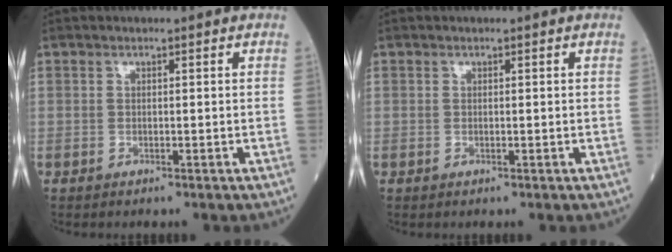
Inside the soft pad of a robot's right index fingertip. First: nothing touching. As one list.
[{"total": 0.0}]